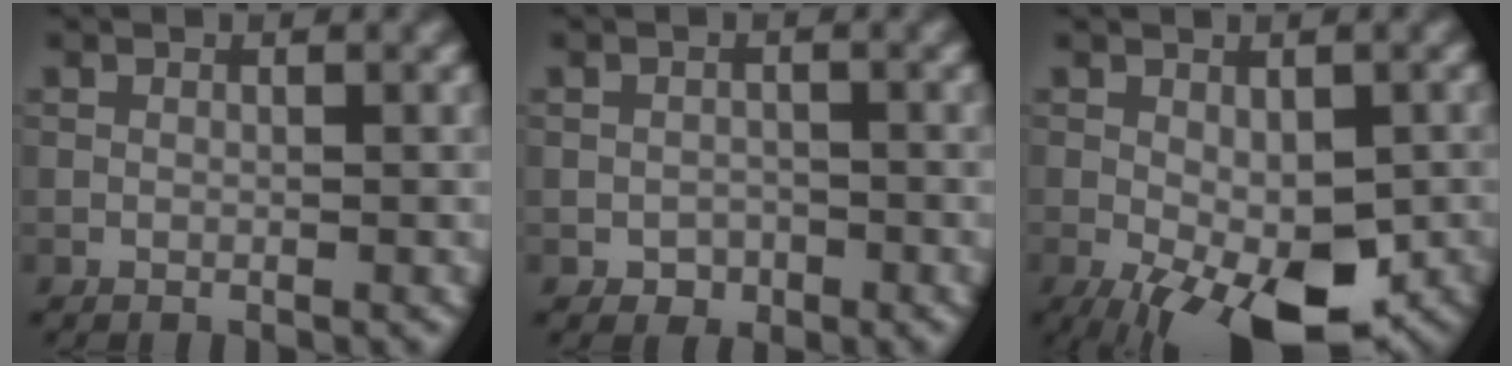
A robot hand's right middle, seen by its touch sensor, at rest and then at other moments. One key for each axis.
{"total": 1.4, "fx": -0.7, "fy": 1.1, "fz": 0.5, "tx": -0.002, "ty": -0.002, "tz": -0.013}
{"total": 10.2, "fx": -4.1, "fy": 4.7, "fz": 8.1, "tx": -0.146, "ty": -0.027, "tz": -0.049}